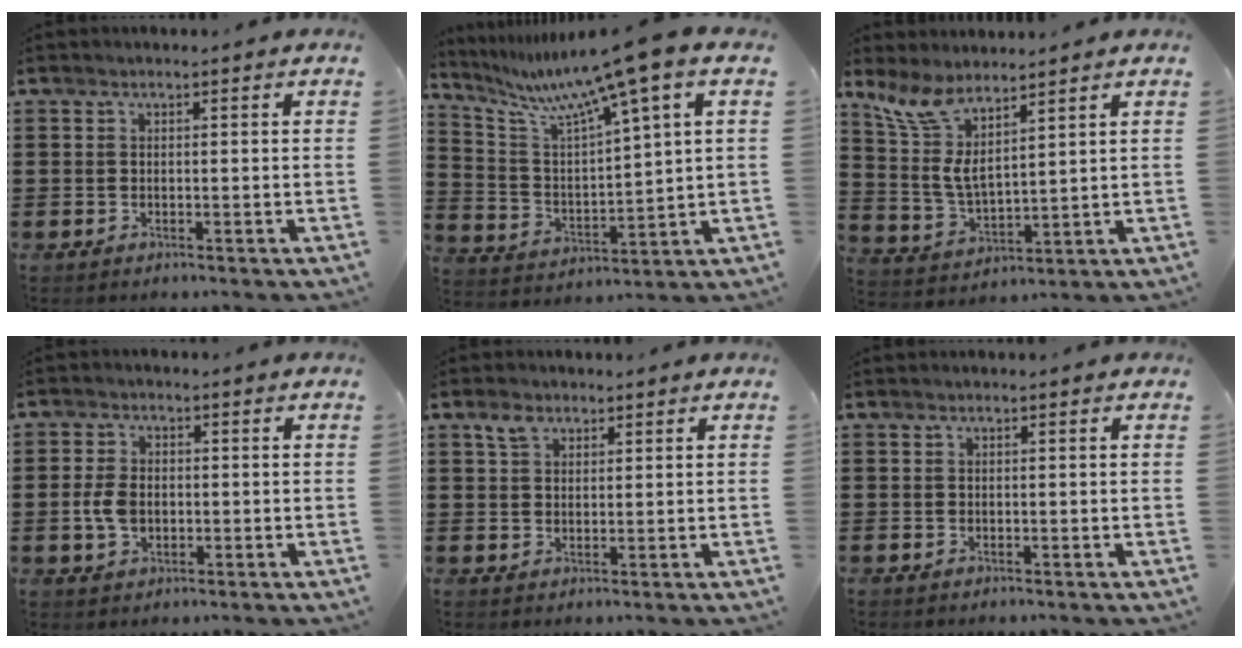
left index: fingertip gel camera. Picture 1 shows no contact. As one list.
[{"total": 9.8, "force": [7.4, -0.9, 6.3], "torque": [-0.149, -0.047, 0.113]}, {"total": 6.7, "force": [4.3, 2.1, 4.6], "torque": [-0.121, -0.024, 0.072]}, {"total": 4.7, "force": [-0.3, 3.1, 3.4], "torque": [-0.090, 0.001, -0.012]}, {"total": 2.9, "force": [1.9, 1.8, 1.3], "torque": [-0.023, 0.003, 0.034]}, {"total": 0.0}]